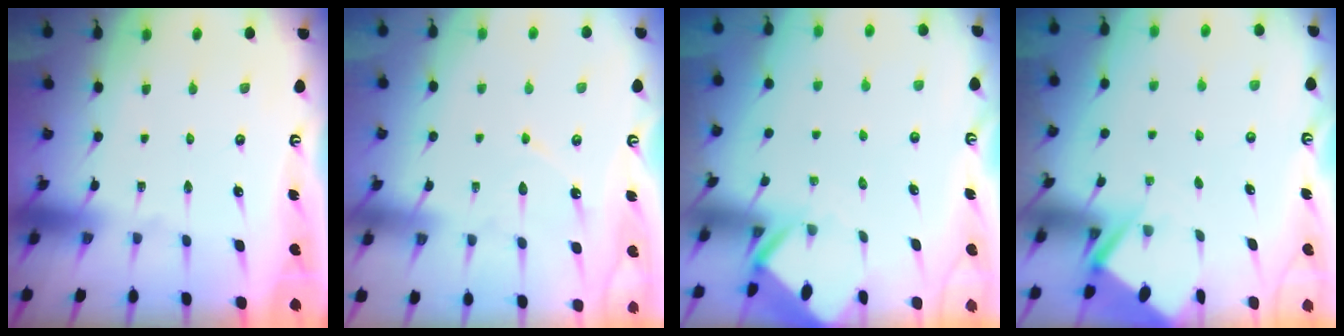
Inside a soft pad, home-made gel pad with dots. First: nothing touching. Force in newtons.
{"total": 5.0, "press": 5.0, "slide": 0.6}
{"total": 2.5, "press": 2.5, "slide": 0.1}
{"total": 2.8, "press": 2.8, "slide": 0.4}